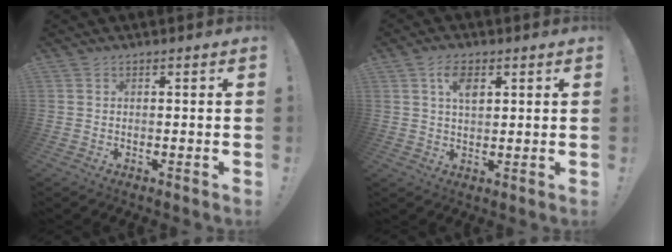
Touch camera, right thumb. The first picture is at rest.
{"total": 6.1, "force": [2.7, 3.2, 4.4], "torque": [-0.068, -0.005, 0.045]}